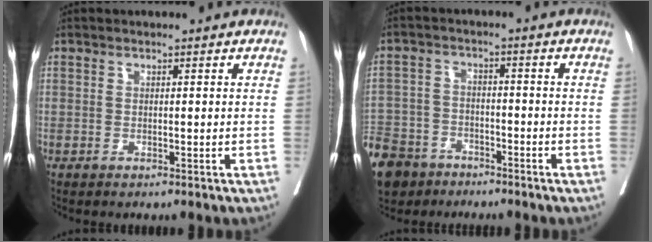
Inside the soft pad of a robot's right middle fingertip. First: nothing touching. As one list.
[{"total": 16.6, "force": [-11.1, 10.9, 5.9], "torque": [-0.198, -0.011, -0.185]}]